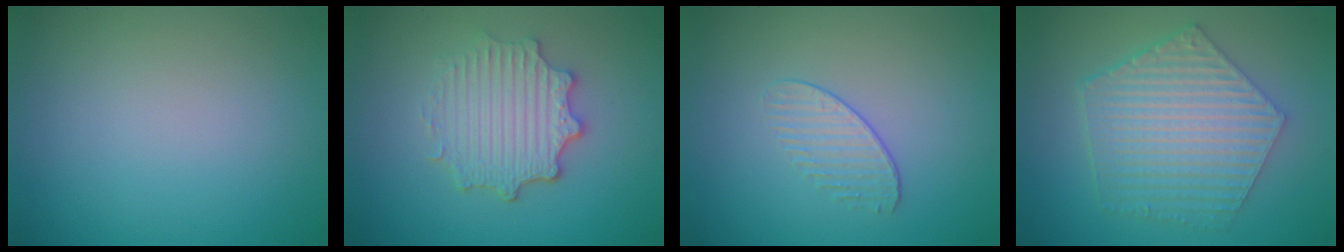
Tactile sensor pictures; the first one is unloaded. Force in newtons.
{"total": 4.5, "press": 3.7, "slide": 2.6}
{"total": 1.3, "press": 0.7, "slide": 1.1}
{"total": 6.3, "press": 4.8, "slide": 4.1}